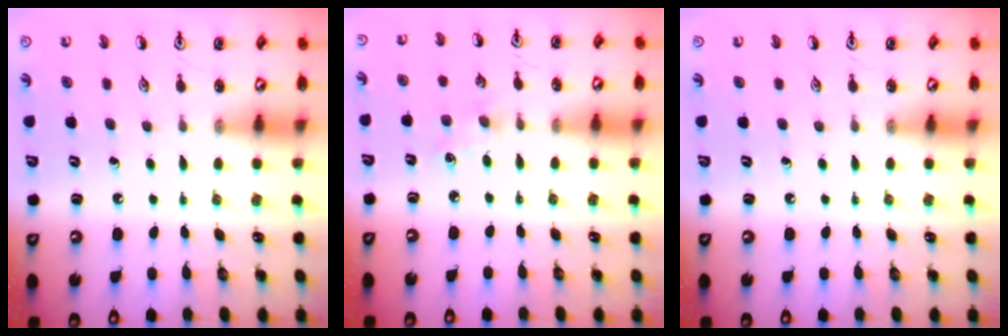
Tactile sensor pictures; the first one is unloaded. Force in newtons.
{"total": 4.5, "press": 4.4, "slide": 0.5}
{"total": 0.0}